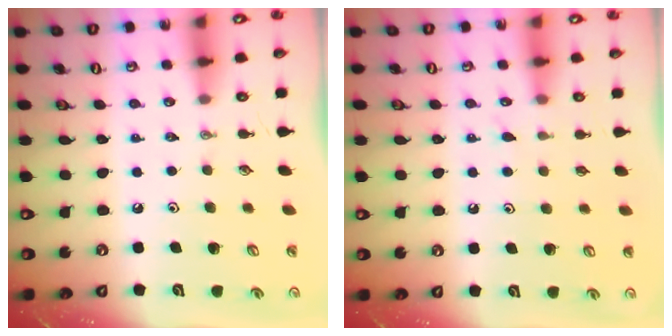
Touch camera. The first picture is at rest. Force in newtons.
{"total": 6.7, "press": 6.7, "slide": 0.5}